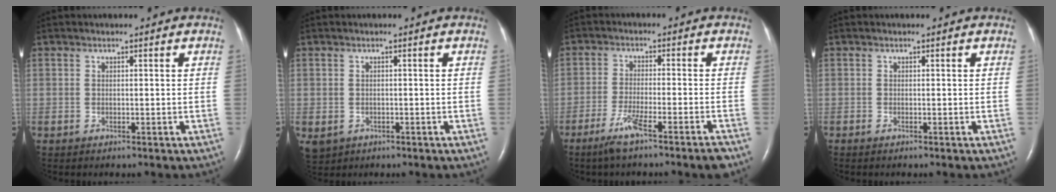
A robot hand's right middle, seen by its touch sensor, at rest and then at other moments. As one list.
[{"total": 3.7, "force": [-1.4, 3.1, 1.4], "torque": [-0.033, -0.002, -0.010]}, {"total": 6.7, "force": [-4.5, -0.5, 5.0], "torque": [-0.088, -0.015, -0.082]}, {"total": 0.0}]